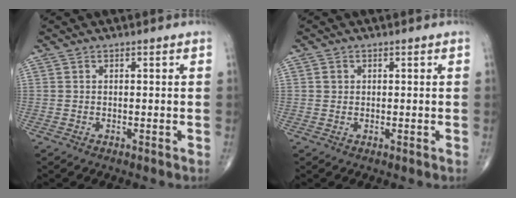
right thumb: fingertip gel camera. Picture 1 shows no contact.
{"total": 1.0, "force": [0.2, 0.9, 0.3], "torque": [-0.001, 0.001, 0.003]}